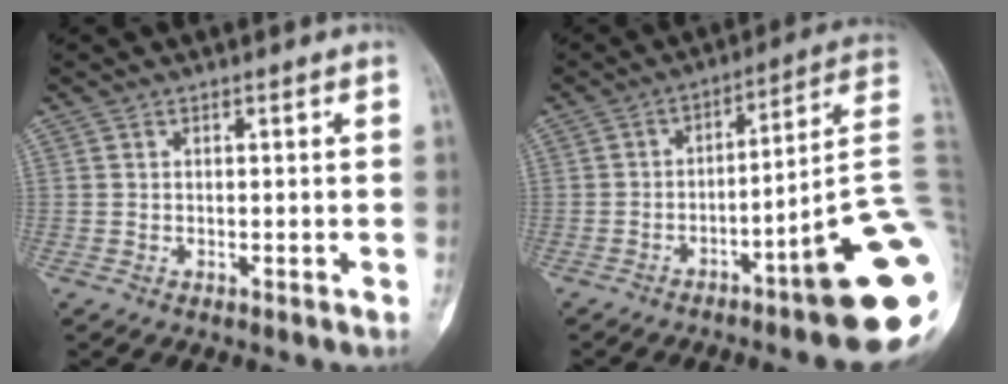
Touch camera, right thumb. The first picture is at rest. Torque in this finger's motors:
{"motor_torque": [3.81, 1.21, 1.46, -1.31, 0.54]}